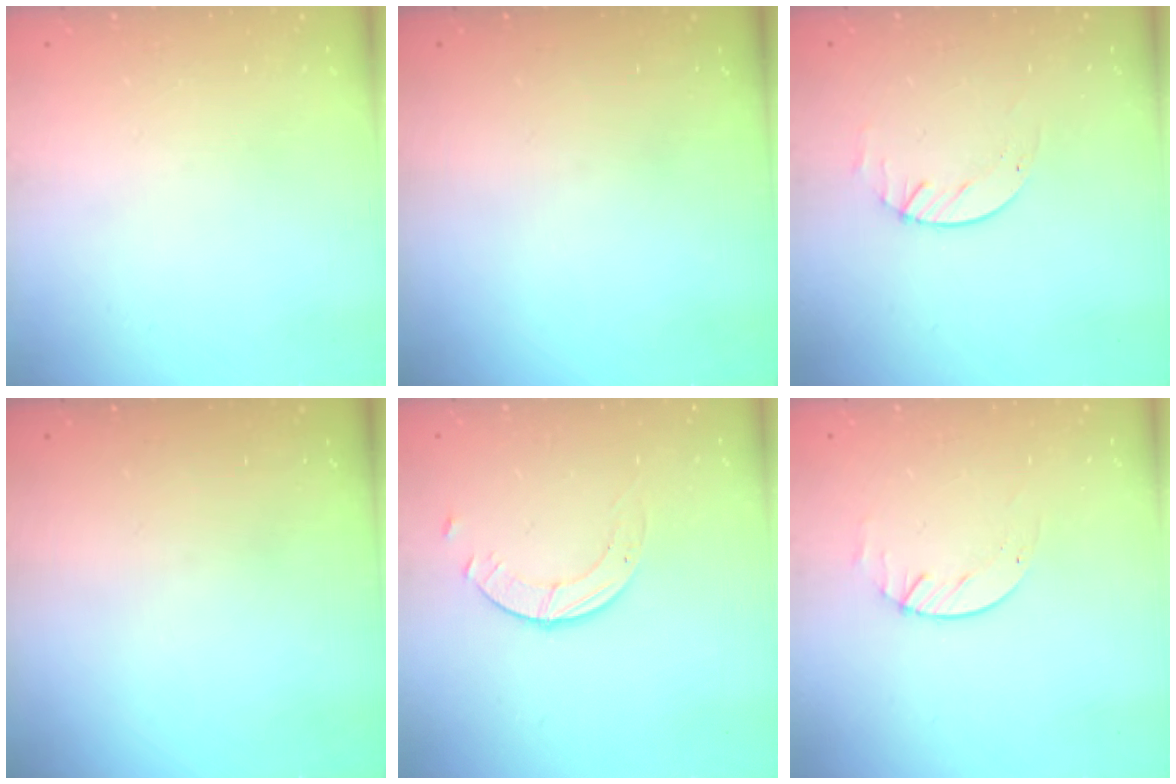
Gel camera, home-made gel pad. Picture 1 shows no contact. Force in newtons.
{"total": 0.0}
{"total": 1.7, "press": 1.7, "slide": 0.2}
{"total": 0.0}
{"total": 1.8, "press": 1.8, "slide": 0.2}
{"total": 1.7, "press": 1.7, "slide": 0.2}